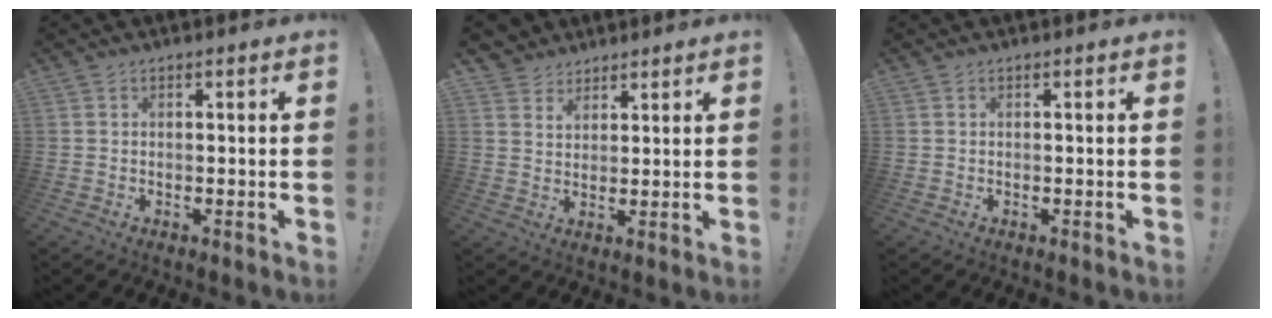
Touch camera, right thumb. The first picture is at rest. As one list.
[{"total": 4.6, "force": [3.6, 2.9, -0.2], "torque": [-0.003, -0.028, 0.070]}, {"total": 0.0}]